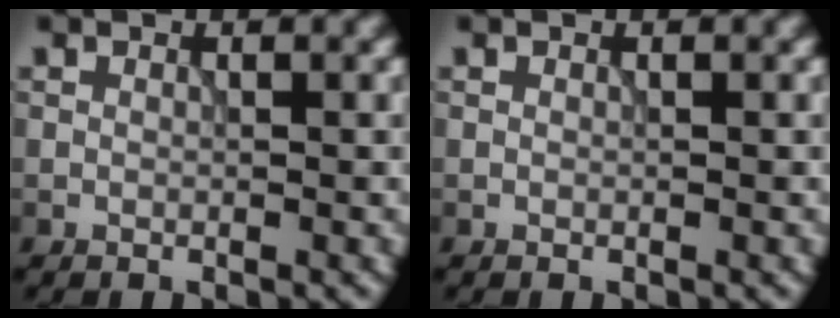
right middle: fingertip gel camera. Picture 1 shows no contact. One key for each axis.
{"total": 0.0}